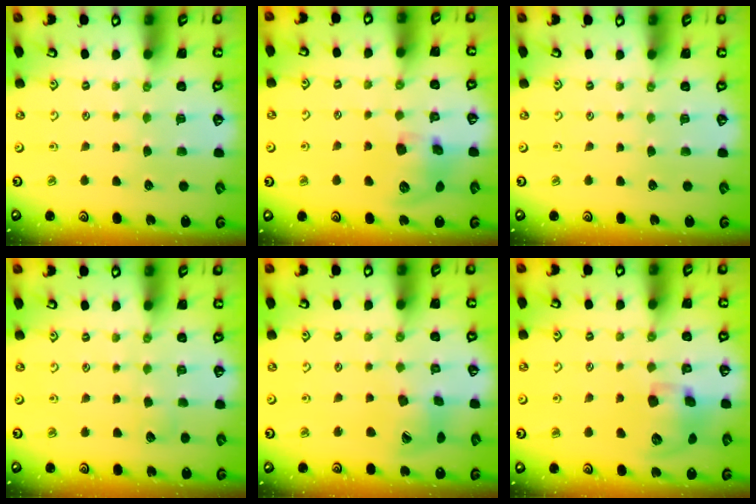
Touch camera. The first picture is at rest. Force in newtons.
{"total": 11.6, "press": 11.5, "slide": 1.8}
{"total": 0.0}
{"total": 3.8, "press": 3.8, "slide": 0.5}
{"total": 14.0, "press": 13.9, "slide": 1.7}
{"total": 13.4, "press": 13.2, "slide": 2.0}